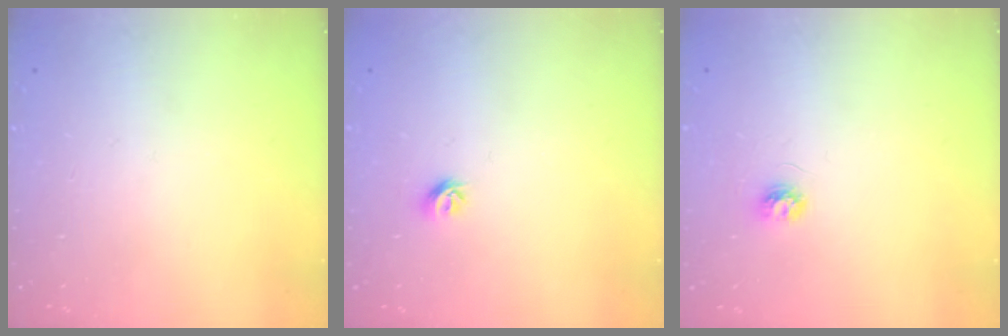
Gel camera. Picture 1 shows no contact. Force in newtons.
{"total": 5.4, "press": 5.3, "slide": 0.9}
{"total": 3.7, "press": 3.7, "slide": 0.3}